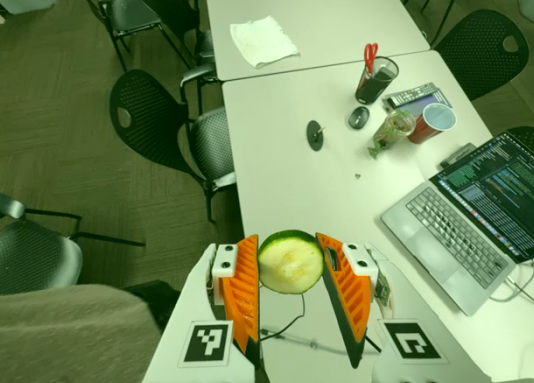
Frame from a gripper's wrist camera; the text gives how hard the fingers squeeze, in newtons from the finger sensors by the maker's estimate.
{"total": 8.6, "left": 8.7, "right": 8.5}